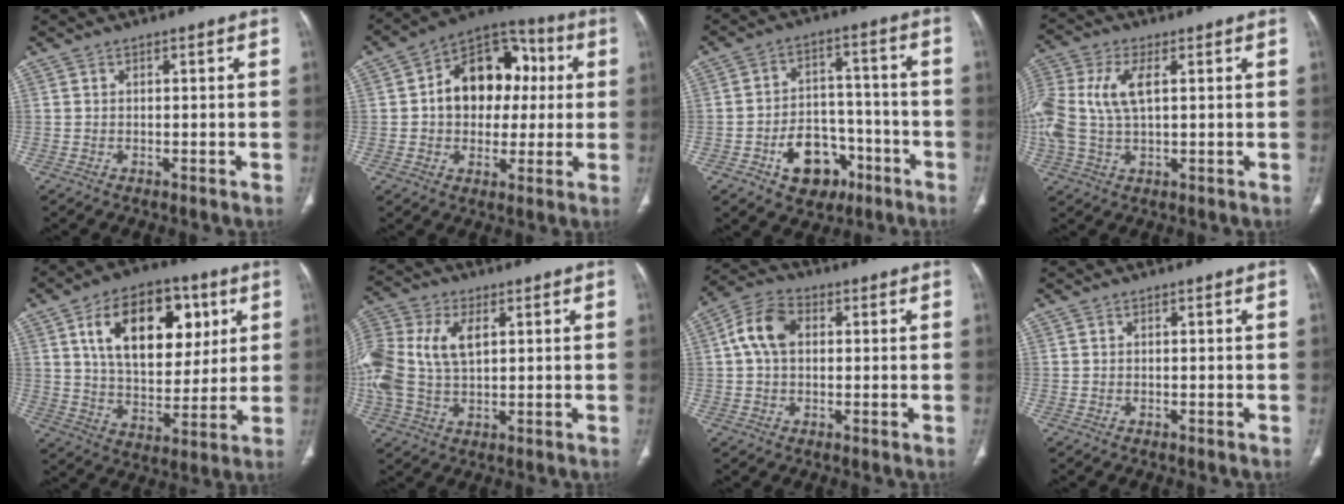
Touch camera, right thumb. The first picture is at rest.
{"total": 16.6, "force": [1.9, 12.0, 11.3], "torque": [-0.115, 0.027, 0.020]}
{"total": 12.1, "force": [-5.8, 8.6, 6.3], "torque": [-0.056, 0.050, -0.079]}
{"total": 13.5, "force": [2.4, 7.3, 11.1], "torque": [-0.282, 0.013, 0.046]}
{"total": 21.1, "force": [7.2, 12.7, 15.2], "torque": [-0.199, -0.016, 0.118]}
{"total": 16.9, "force": [3.3, 10.5, 12.8], "torque": [-0.315, 0.013, 0.060]}
{"total": 8.0, "force": [1.3, 5.4, 5.8], "torque": [-0.112, 0.021, 0.018]}
{"total": 0.0}